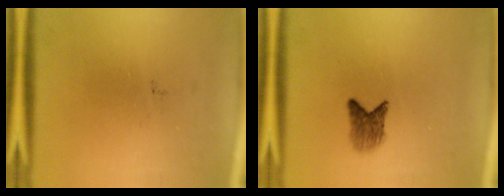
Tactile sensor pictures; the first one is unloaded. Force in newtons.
{"total": 2.8}